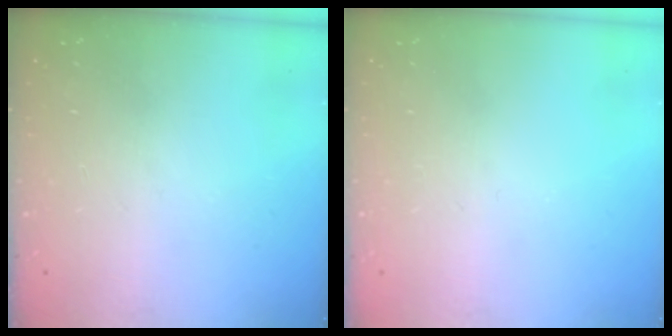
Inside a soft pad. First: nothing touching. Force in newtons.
{"total": 0.0}